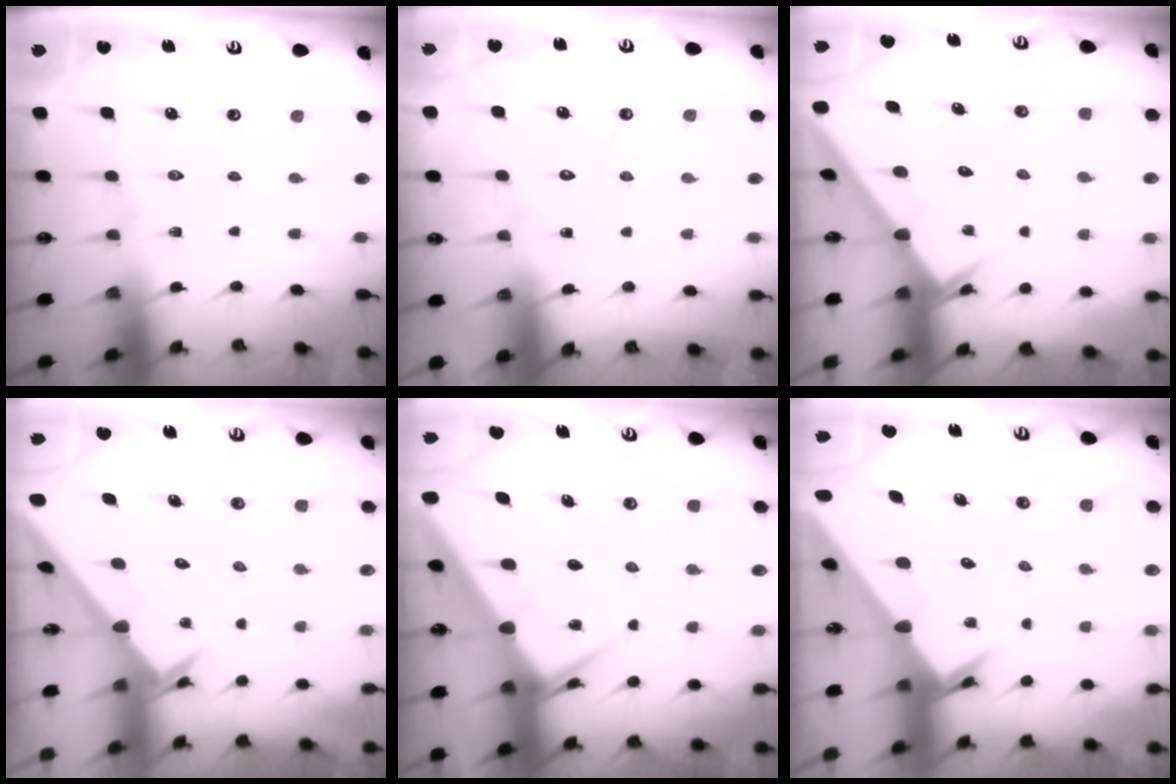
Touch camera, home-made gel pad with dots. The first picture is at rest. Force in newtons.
{"total": 2.8, "press": 2.8, "slide": 0.2}
{"total": 1.8, "press": 1.8, "slide": 0.2}
{"total": 2.4, "press": 2.4, "slide": 0.2}
{"total": 6.9, "press": 6.9, "slide": 0.7}
{"total": 3.6, "press": 3.6, "slide": 0.3}